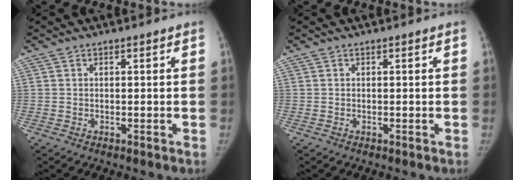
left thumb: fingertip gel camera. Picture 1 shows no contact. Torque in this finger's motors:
{"motor_torque": [0.00, 0.00, 0.46, -0.28, 0.09]}